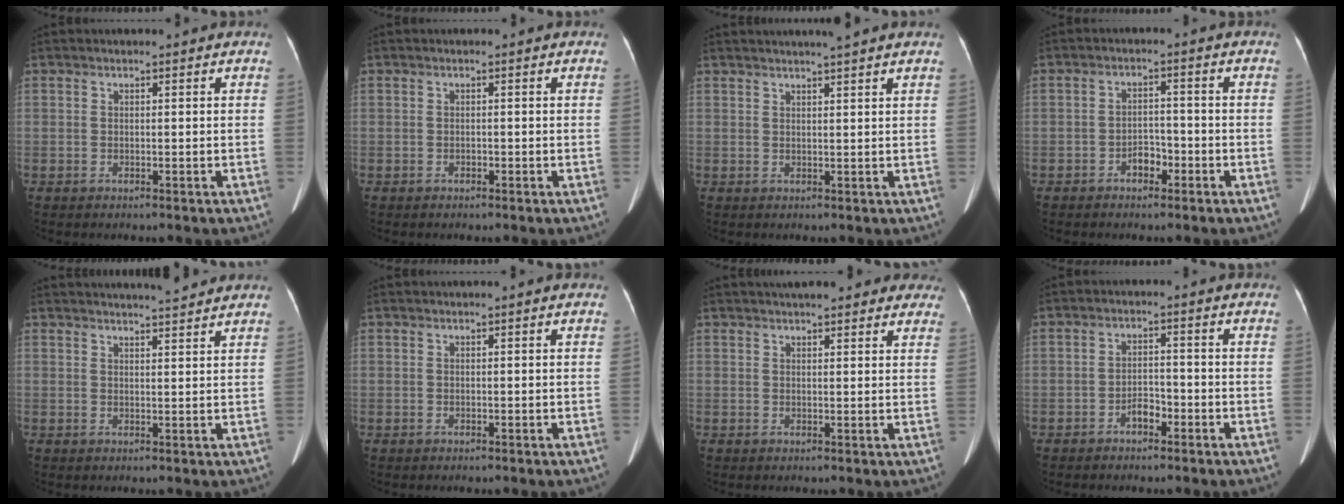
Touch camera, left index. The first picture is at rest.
{"total": 0.0}
{"total": 4.9, "force": [4.2, -0.7, 2.5], "torque": [-0.036, 0.017, 0.056]}
{"total": 2.9, "force": [-1.8, 1.6, 1.5], "torque": [-0.021, 0.007, -0.031]}
{"total": 7.3, "force": [6.9, -0.4, 2.4], "torque": [-0.040, 0.008, 0.089]}
{"total": 0.0}
{"total": 14.3, "force": [12.3, 3.5, 6.5], "torque": [-0.070, 0.031, 0.143]}
{"total": 2.7, "force": [-1.8, 1.2, 1.5], "torque": [-0.024, 0.006, -0.034]}